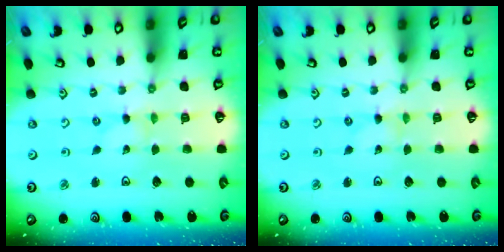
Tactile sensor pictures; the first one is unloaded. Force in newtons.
{"total": 0.0}